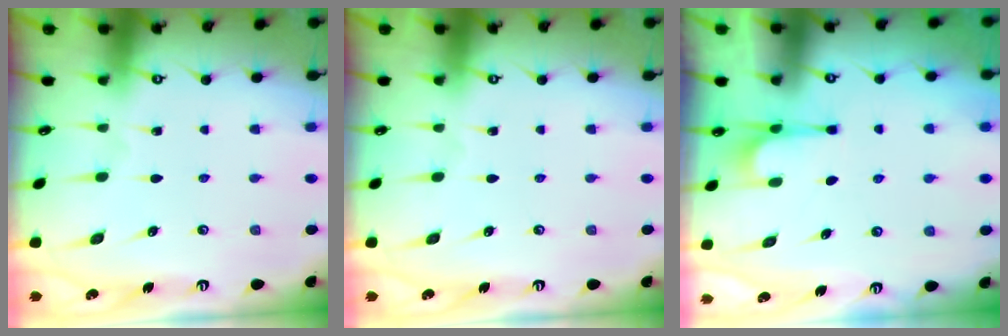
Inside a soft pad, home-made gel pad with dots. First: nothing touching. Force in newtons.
{"total": 0.0}
{"total": 2.1, "press": 1.9, "slide": 0.8}